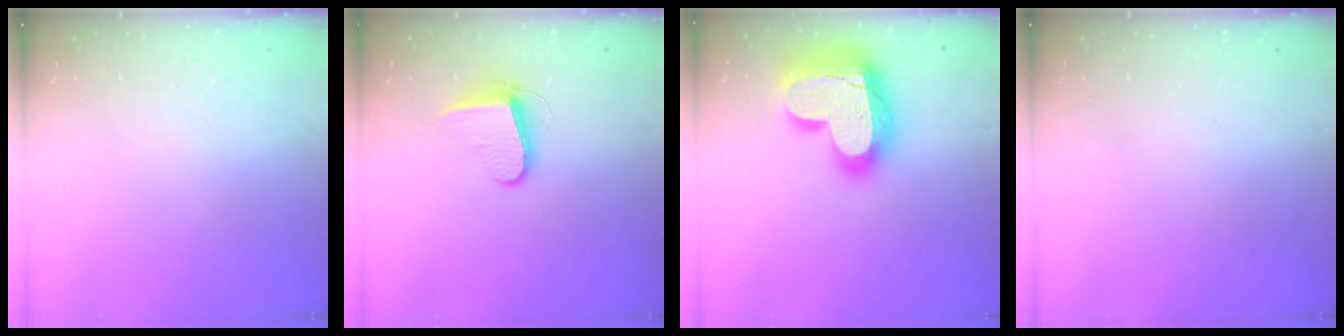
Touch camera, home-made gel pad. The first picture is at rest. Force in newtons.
{"total": 8.1, "press": 8.1, "slide": 0.9}
{"total": 26.4, "press": 26.3, "slide": 2.0}
{"total": 0.0}